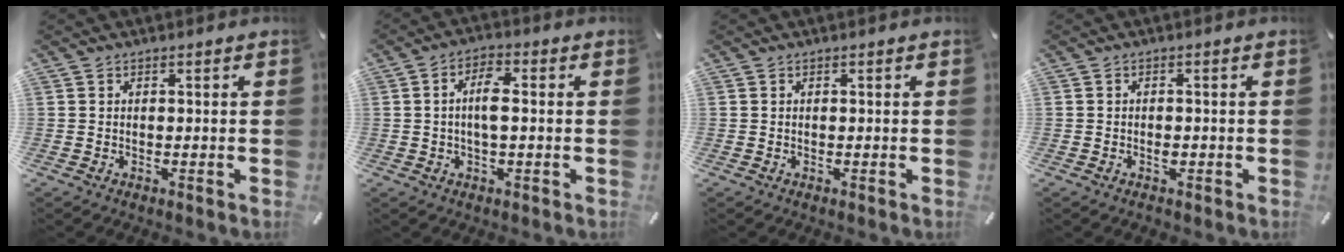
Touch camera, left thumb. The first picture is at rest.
{"total": 5.4, "force": [0.1, 2.2, 4.9], "torque": [-0.085, 0.006, -0.001]}
{"total": 0.0}
{"total": 1.6, "force": [-0.6, 1.0, 1.1], "torque": [-0.021, 0.002, -0.011]}